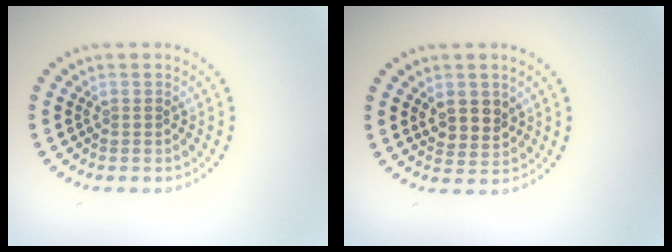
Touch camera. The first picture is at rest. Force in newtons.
{"total": 2.7, "press": 2.5, "slide": 1.0}